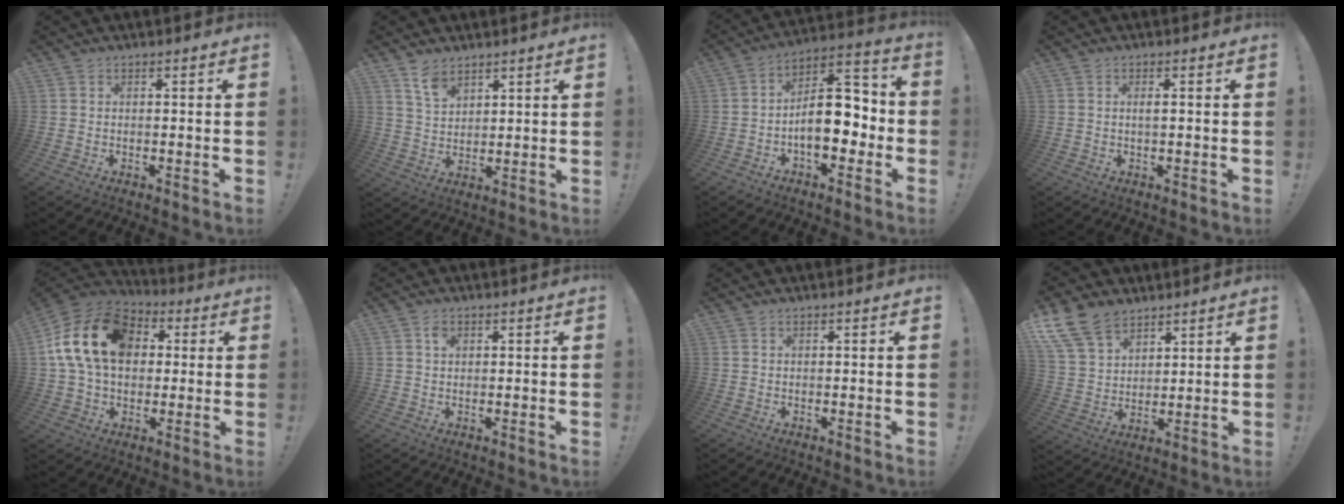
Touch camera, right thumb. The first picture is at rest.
{"total": 6.8, "force": [5.0, 3.9, 2.6], "torque": [-0.053, -0.026, 0.097]}
{"total": 14.9, "force": [-2.8, 8.1, 12.2], "torque": [-0.192, 0.021, -0.039]}
{"total": 1.5, "force": [0.0, 0.1, 1.5], "torque": [-0.027, -0.001, -0.002]}
{"total": 19.7, "force": [4.6, 13.9, 13.2], "torque": [-0.236, 0.010, 0.089]}
{"total": 1.6, "force": [0.7, 1.1, 0.9], "torque": [-0.010, -0.001, 0.011]}
{"total": 0.0}
{"total": 13.2, "force": [9.2, 7.9, 5.2], "torque": [-0.106, -0.049, 0.181]}